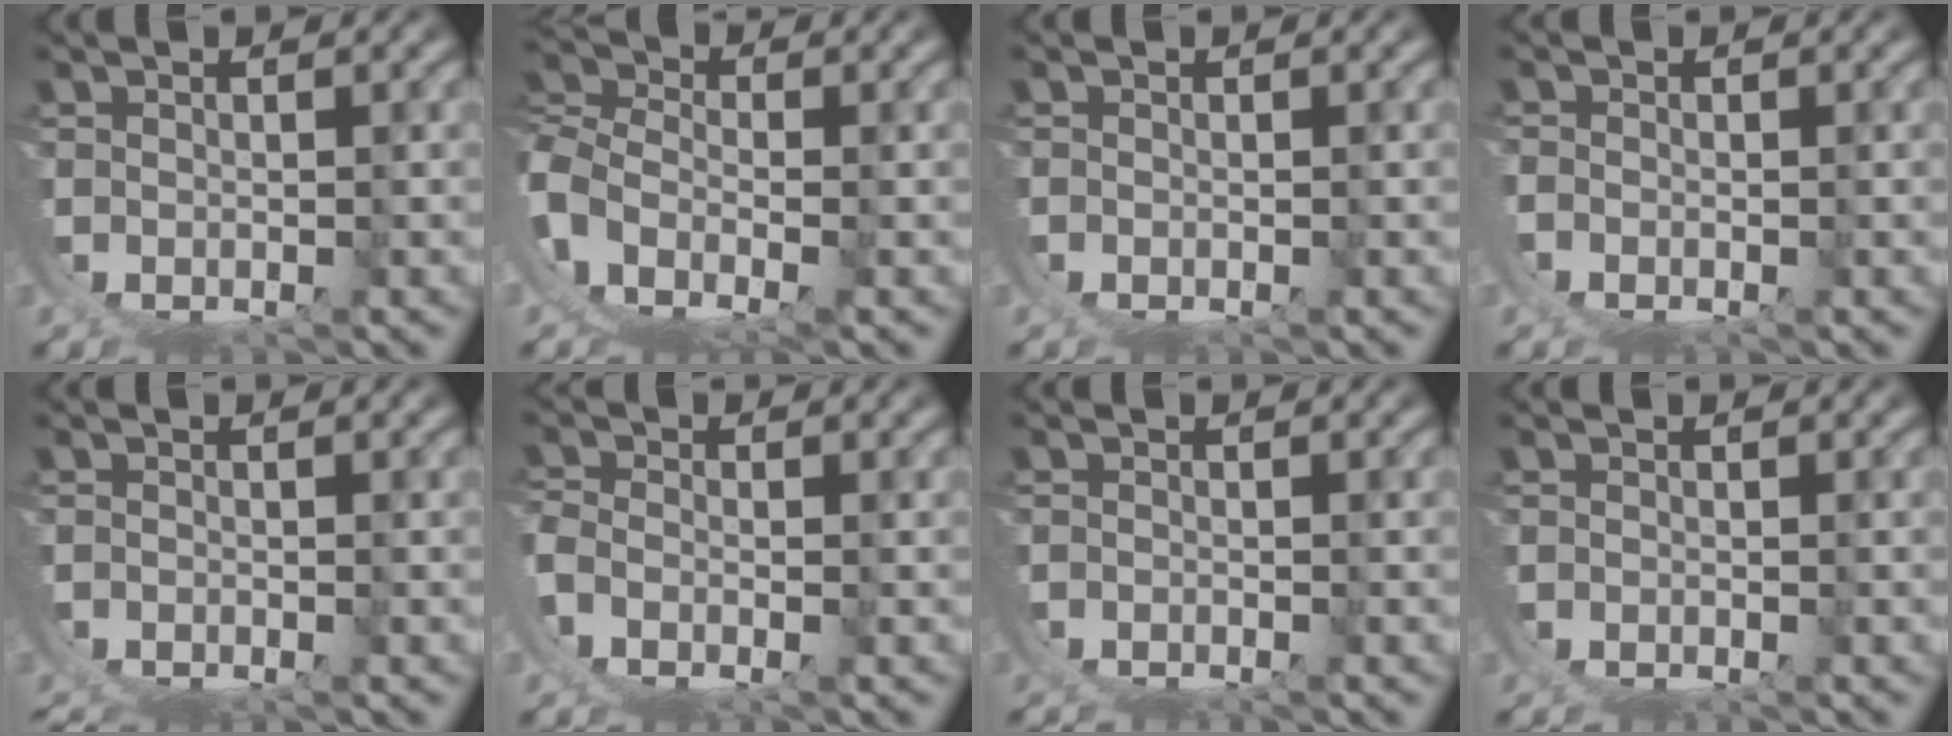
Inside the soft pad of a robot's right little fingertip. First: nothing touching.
{"total": 6.8, "force": [-2.0, 4.8, 4.5], "torque": [-0.115, -0.032, -0.029]}
{"total": 0.0}
{"total": 0.8, "force": [-0.5, -0.5, 0.3], "torque": [0.001, 0.000, -0.011]}
{"total": 3.8, "force": [-2.7, 2.5, 0.8], "torque": [-0.021, -0.016, -0.042]}
{"total": 1.7, "force": [-1.0, 0.3, 1.3], "torque": [-0.030, -0.011, -0.017]}
{"total": 1.9, "force": [-1.7, 0.9, 0.1], "torque": [-0.006, -0.006, -0.027]}
{"total": 0.8, "force": [-0.8, 0.0, -0.2], "torque": [0.002, -0.004, -0.011]}